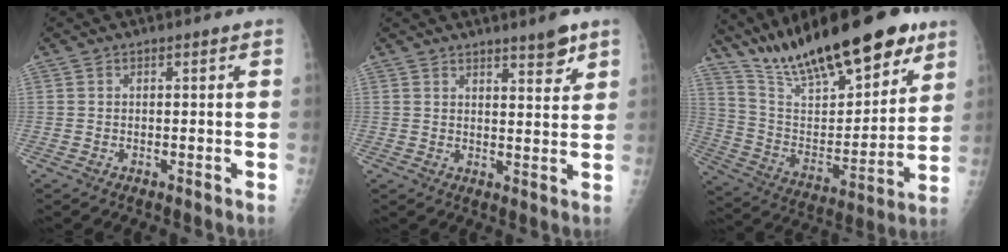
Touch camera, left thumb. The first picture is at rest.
{"total": 2.3, "force": [1.8, 0.4, 1.4], "torque": [-0.015, -0.012, 0.027]}
{"total": 27.2, "force": [19.6, 8.7, 16.7], "torque": [-0.239, -0.063, 0.330]}